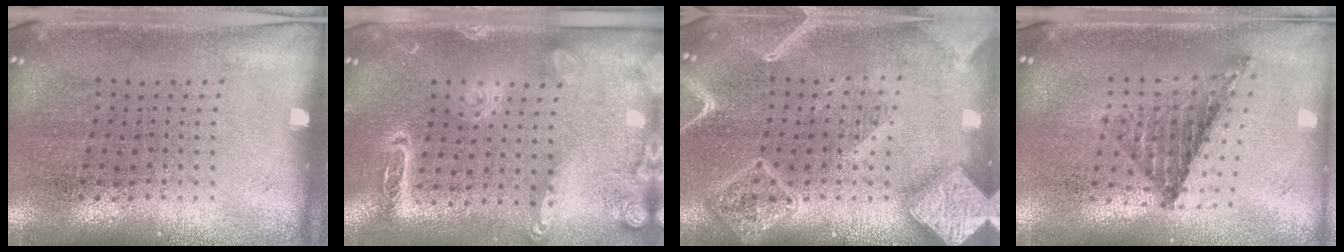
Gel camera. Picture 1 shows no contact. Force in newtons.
{"total": 2.1, "press": 1.9, "slide": 0.9}
{"total": 4.1, "press": 4.1, "slide": 0.5}
{"total": 0.8, "press": 0.8, "slide": 0.2}